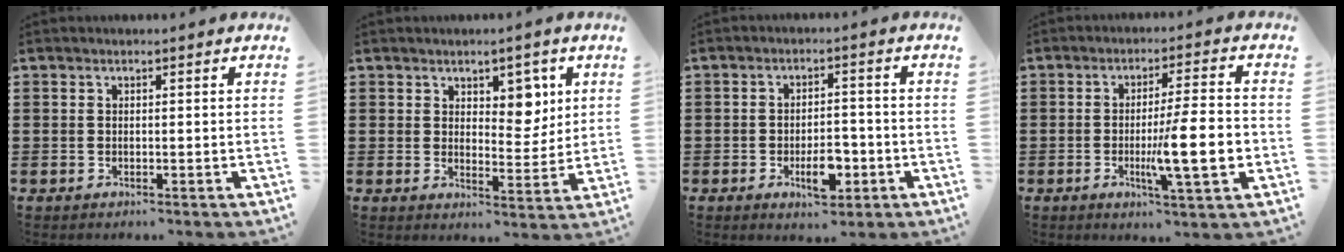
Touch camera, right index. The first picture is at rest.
{"total": 5.0, "force": [2.8, 3.3, 2.6], "torque": [-0.040, -0.002, 0.046]}
{"total": 5.8, "force": [-2.2, 2.7, 4.6], "torque": [-0.072, 0.005, -0.041]}
{"total": 11.0, "force": [-2.1, 1.6, 10.7], "torque": [-0.164, -0.012, -0.038]}